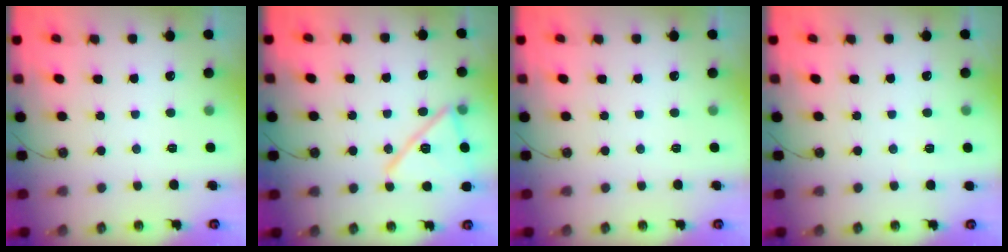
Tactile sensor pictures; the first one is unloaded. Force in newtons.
{"total": 15.6, "press": 15.6, "slide": 0.5}
{"total": 0.0}
{"total": 1.6, "press": 1.5, "slide": 0.5}